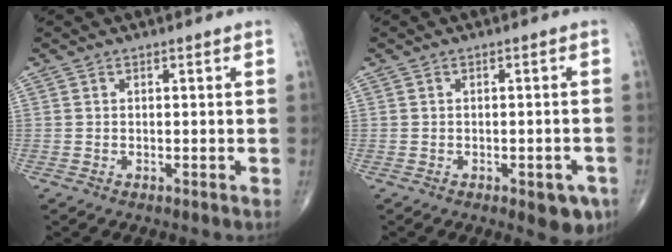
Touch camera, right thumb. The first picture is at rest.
{"total": 5.5, "force": [-2.6, 2.4, 4.2], "torque": [-0.032, 0.008, -0.024]}